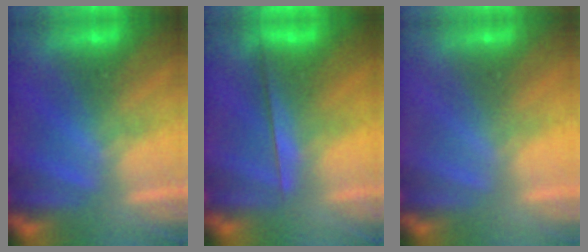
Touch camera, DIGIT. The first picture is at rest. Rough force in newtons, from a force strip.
{"total": 2.3}
{"total": 2.8}